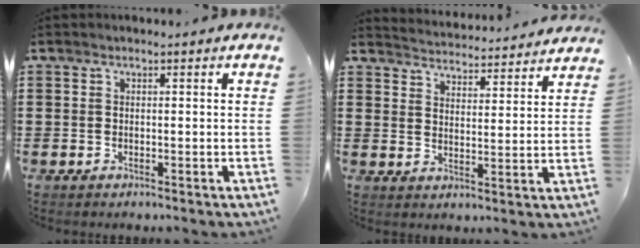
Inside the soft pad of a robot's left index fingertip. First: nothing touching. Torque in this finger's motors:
{"motor_torque": [2.14, 0.00, 0.03, -0.01]}